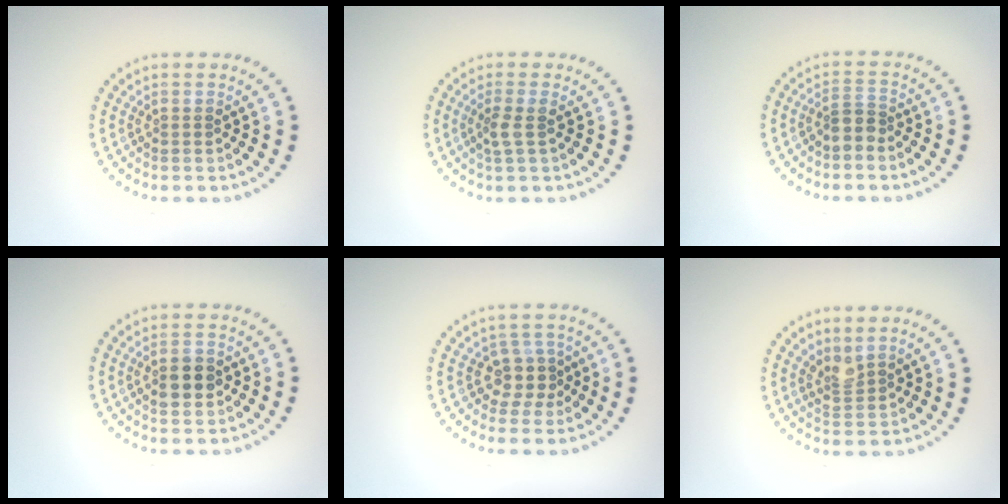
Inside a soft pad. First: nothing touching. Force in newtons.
{"total": 1.8, "press": 1.6, "slide": 0.8}
{"total": 2.1, "press": 1.6, "slide": 1.3}
{"total": 2.9, "press": 2.9, "slide": 0.0}
{"total": 2.5, "press": 1.9, "slide": 1.6}
{"total": 2.0, "press": 1.5, "slide": 1.3}